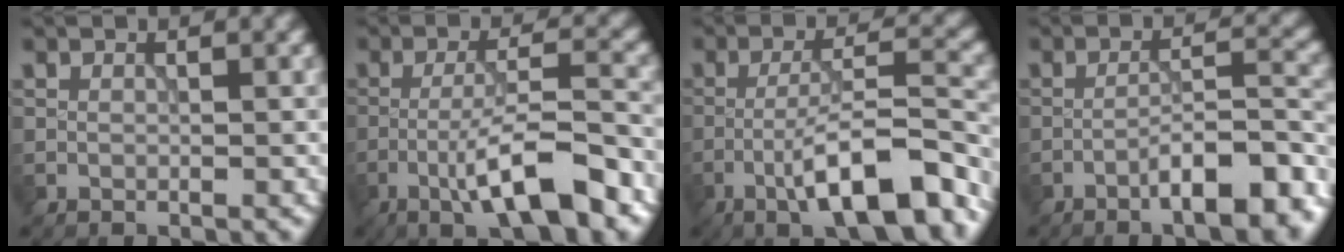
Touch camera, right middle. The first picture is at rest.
{"total": 8.1, "force": [-4.1, 1.5, 6.8], "torque": [-0.113, 0.013, -0.071]}
{"total": 9.8, "force": [-5.4, 2.1, 7.8], "torque": [-0.122, 0.014, -0.088]}
{"total": 8.0, "force": [-4.9, 2.0, 6.0], "torque": [-0.080, 0.011, -0.075]}